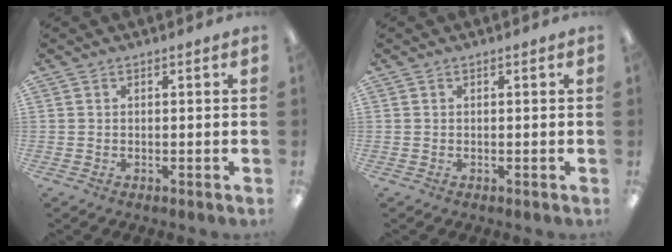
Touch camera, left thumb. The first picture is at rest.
{"total": 0.0}